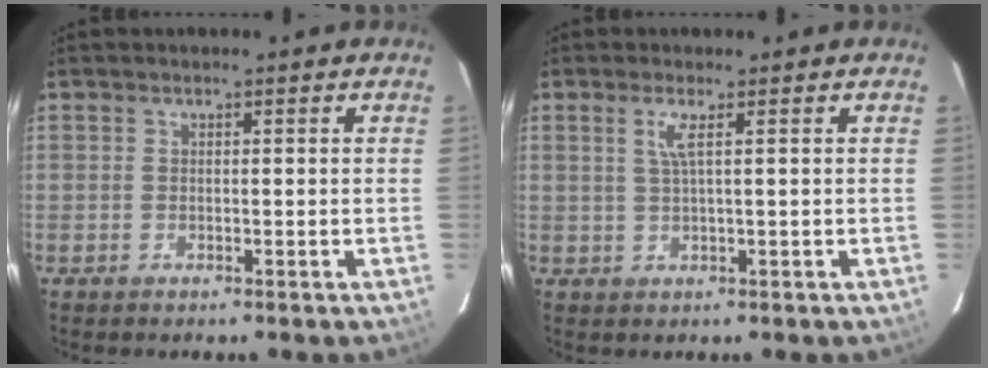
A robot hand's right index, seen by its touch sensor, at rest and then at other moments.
{"total": 2.5, "force": [1.0, -0.4, 2.3], "torque": [-0.048, -0.003, 0.021]}